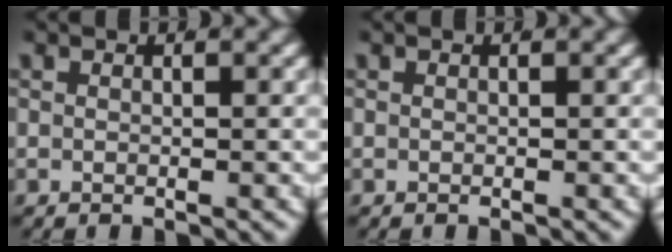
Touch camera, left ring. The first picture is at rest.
{"total": 0.0}